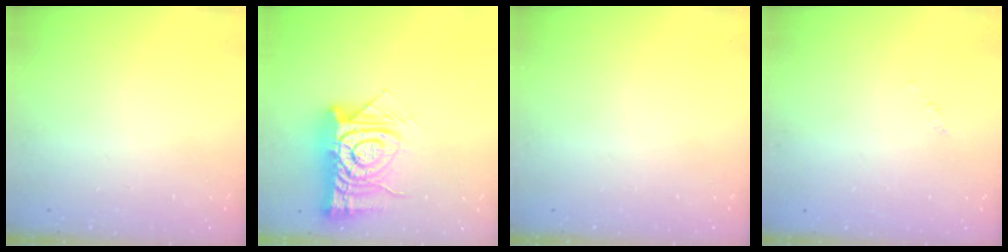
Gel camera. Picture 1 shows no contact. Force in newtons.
{"total": 16.8, "press": 16.8, "slide": 1.7}
{"total": 0.0}
{"total": 1.7, "press": 1.7, "slide": 0.3}